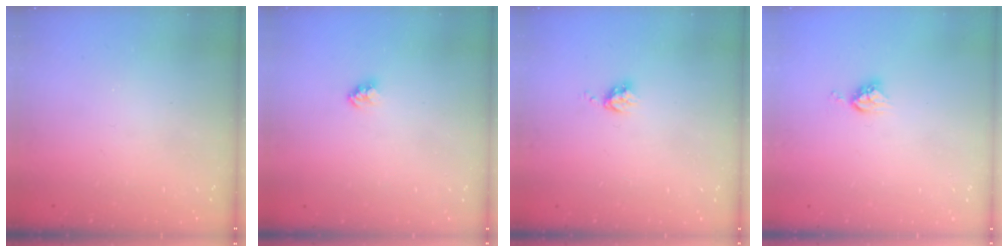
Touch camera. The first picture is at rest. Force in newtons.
{"total": 2.3, "press": 2.3, "slide": 0.1}
{"total": 4.2, "press": 4.1, "slide": 0.4}
{"total": 5.4, "press": 5.4, "slide": 0.1}